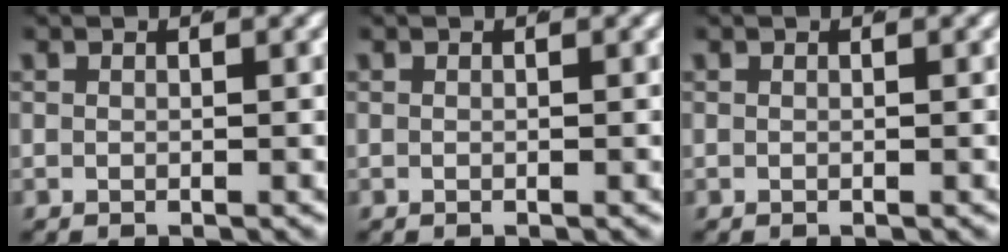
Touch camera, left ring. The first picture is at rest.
{"total": 0.0}
{"total": 0.0}